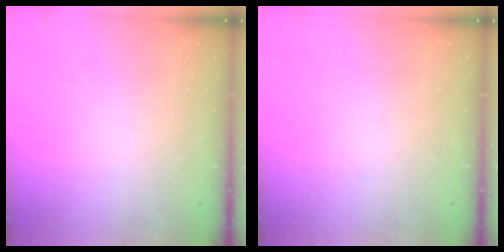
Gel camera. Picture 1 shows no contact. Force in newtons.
{"total": 0.0}